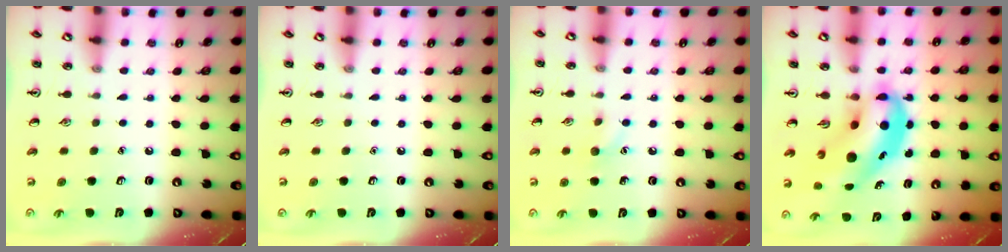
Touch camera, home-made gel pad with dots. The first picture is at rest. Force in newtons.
{"total": 0.0}
{"total": 5.8, "press": 5.5, "slide": 1.9}
{"total": 10.4, "press": 10.0, "slide": 2.8}